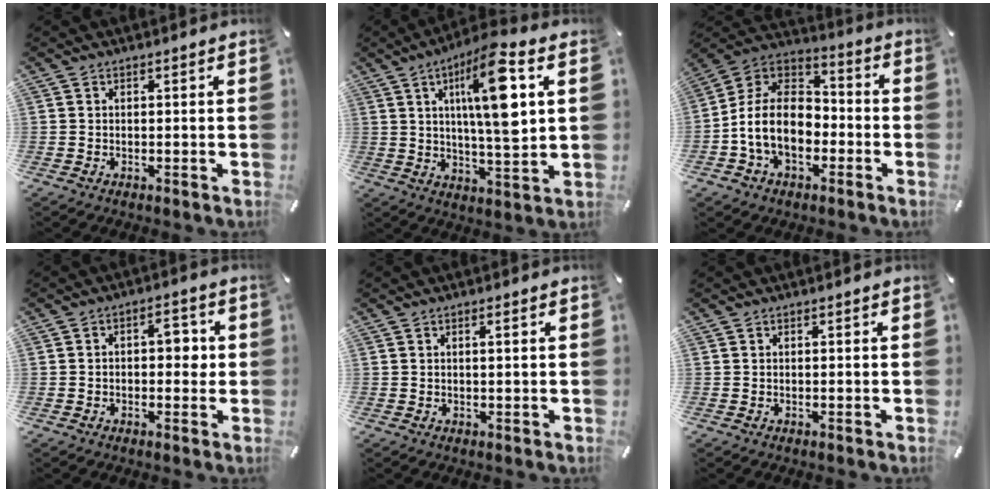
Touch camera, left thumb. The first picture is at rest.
{"total": 16.1, "force": [5.0, 4.2, 14.7], "torque": [-0.249, -0.010, 0.070]}
{"total": 14.2, "force": [-4.0, 10.5, 8.6], "torque": [-0.203, 0.022, -0.078]}
{"total": 5.2, "force": [0.1, 3.1, 4.1], "torque": [-0.049, 0.003, -0.010]}
{"total": 1.2, "force": [0.2, 0.1, 1.2], "torque": [-0.021, -0.001, 0.003]}
{"total": 0.0}